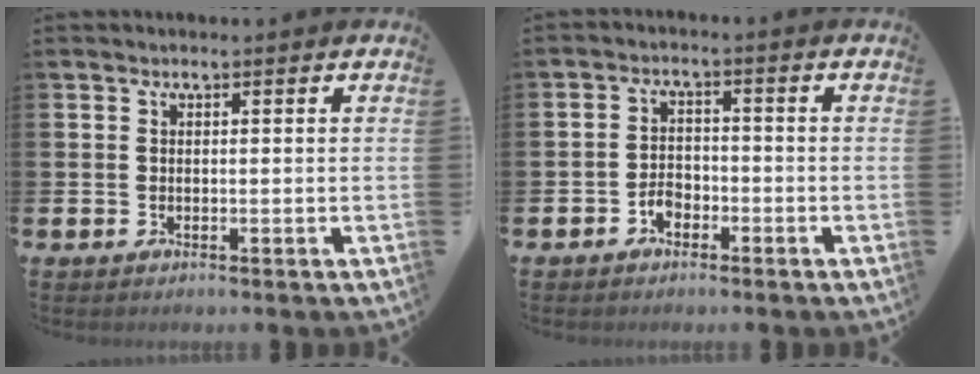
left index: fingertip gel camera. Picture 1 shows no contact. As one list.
[{"total": 2.6, "force": [-1.7, 1.6, 1.0], "torque": [-0.024, 0.007, -0.037]}]